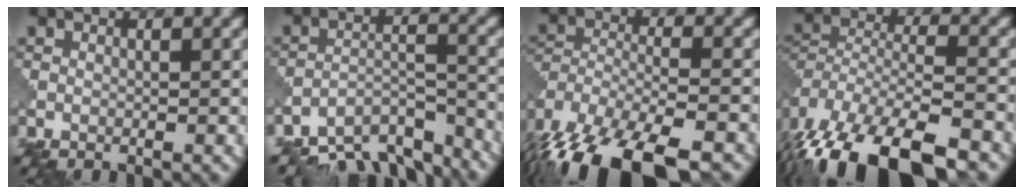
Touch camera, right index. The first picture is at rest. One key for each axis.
{"total": 9.0, "fx": -8.1, "fy": 2.5, "fz": 3.0, "tx": -0.046, "ty": -0.002, "tz": -0.121}
{"total": 14.6, "fx": -10.8, "fy": 5.9, "fz": 8.0, "tx": -0.168, "ty": -0.038, "tz": -0.164}
{"total": 16.8, "fx": -12.1, "fy": 7.3, "fz": 9.0, "tx": -0.195, "ty": -0.041, "tz": -0.177}